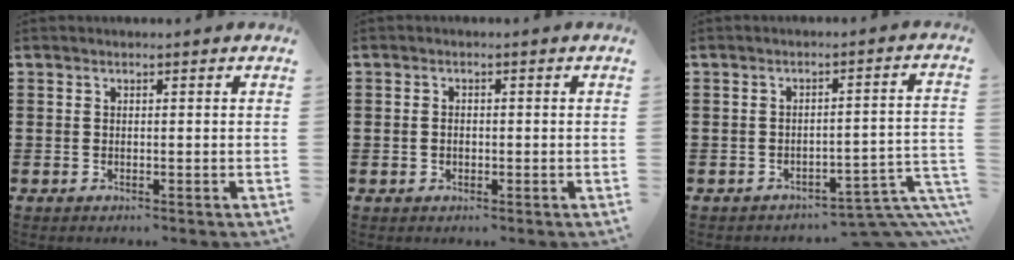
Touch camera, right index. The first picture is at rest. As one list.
[{"total": 1.1, "force": [-0.2, 0.8, 0.7], "torque": [-0.015, 0.004, -0.005]}, {"total": 5.0, "force": [-4.1, 0.8, 2.8], "torque": [-0.045, -0.003, -0.078]}]